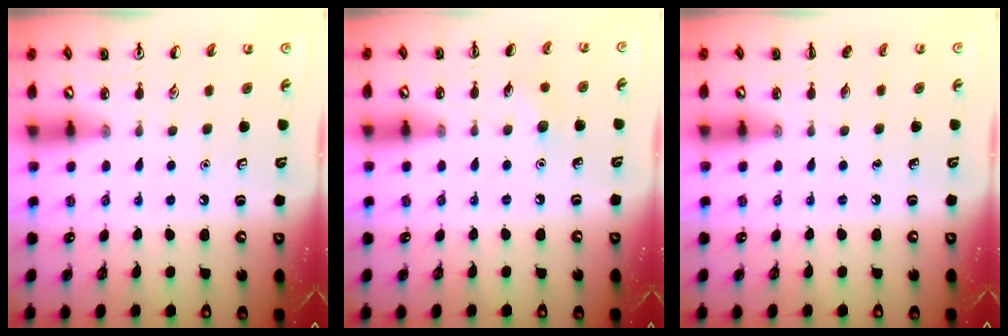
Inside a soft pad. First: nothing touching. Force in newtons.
{"total": 5.1, "press": 4.9, "slide": 1.4}
{"total": 0.0}